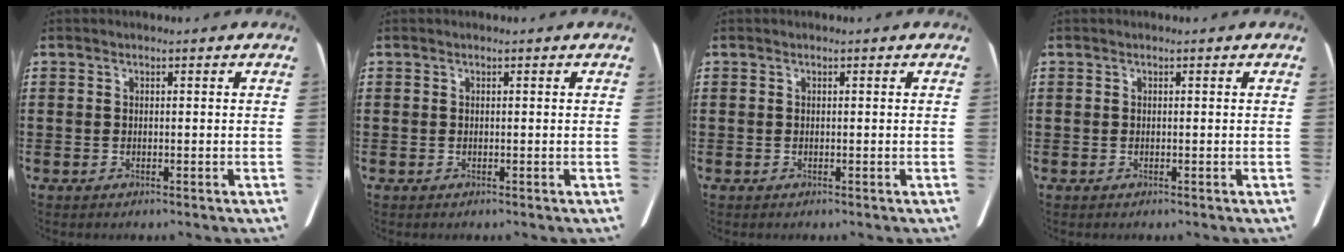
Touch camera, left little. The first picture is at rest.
{"total": 0.0}
{"total": 0.0}
{"total": 0.0}